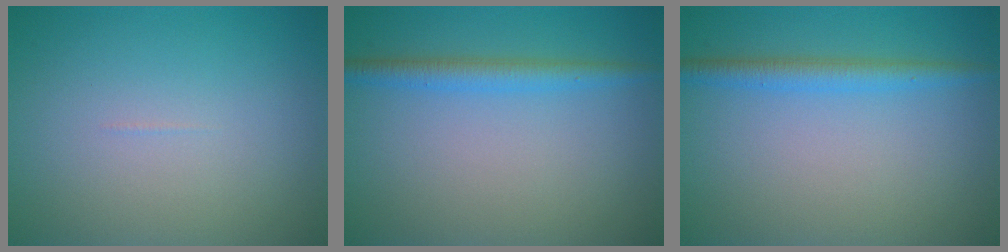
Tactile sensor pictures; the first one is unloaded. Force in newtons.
{"total": 2.4, "press": 2.4, "slide": 0.2}
{"total": 2.4, "press": 2.4, "slide": 0.2}